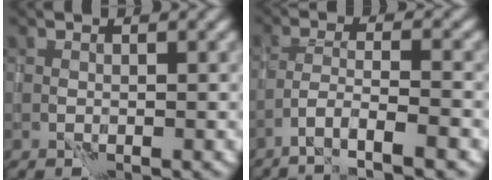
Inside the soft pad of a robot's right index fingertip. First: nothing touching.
{"total": 4.7, "force": [-3.2, 0.4, 3.4], "torque": [-0.058, 0.006, -0.056]}